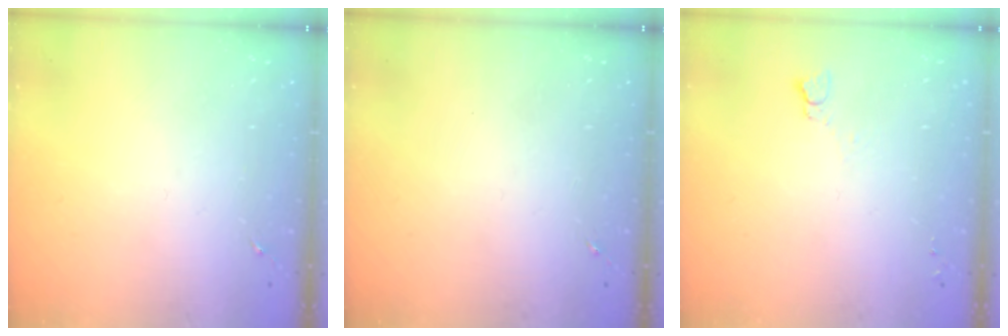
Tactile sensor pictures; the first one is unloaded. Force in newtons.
{"total": 0.0}
{"total": 2.7, "press": 2.7, "slide": 0.3}